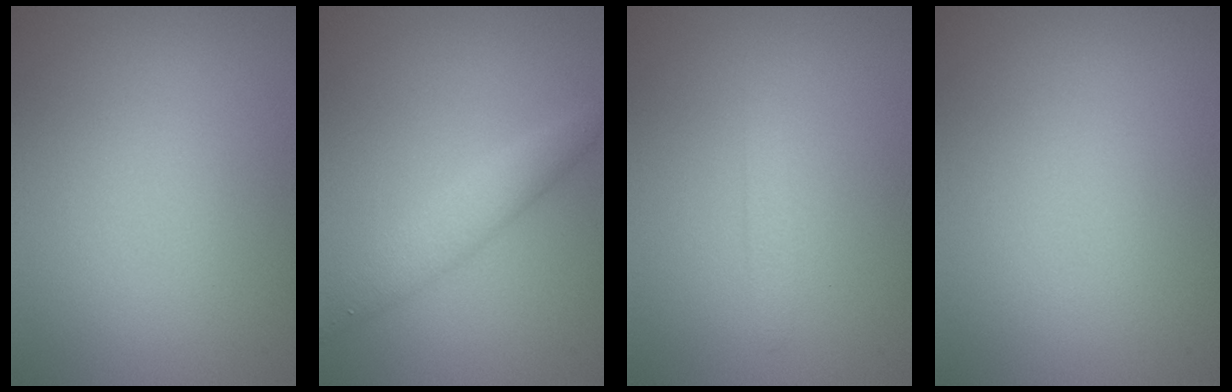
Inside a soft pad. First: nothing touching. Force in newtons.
{"total": 2.9, "press": 2.9, "slide": 0.0}
{"total": 0.9, "press": 0.9, "slide": 0.1}
{"total": 0.0}